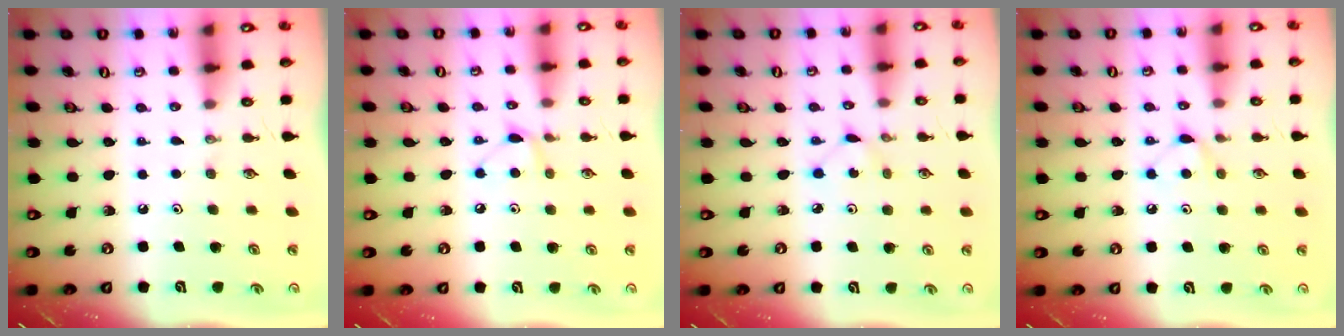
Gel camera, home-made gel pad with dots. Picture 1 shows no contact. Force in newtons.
{"total": 6.6, "press": 6.6, "slide": 0.6}
{"total": 2.6, "press": 2.6, "slide": 0.3}
{"total": 6.0, "press": 6.0, "slide": 0.7}